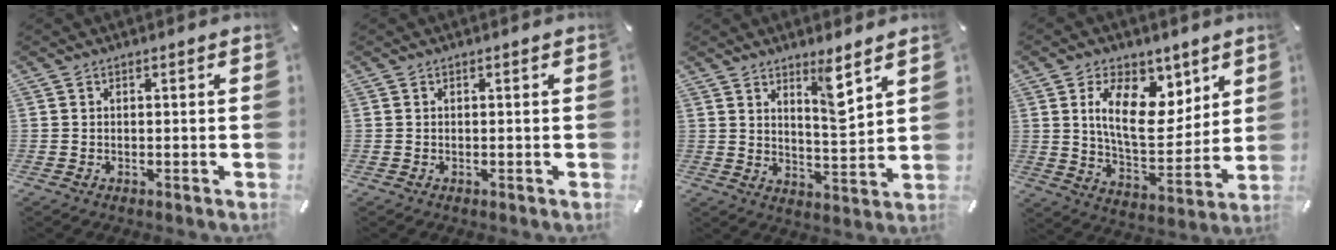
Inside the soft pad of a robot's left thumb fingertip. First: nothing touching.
{"total": 0.0}
{"total": 7.3, "force": [5.5, 1.4, 4.5], "torque": [-0.066, -0.044, 0.090]}
{"total": 15.5, "force": [6.6, 9.5, 10.3], "torque": [-0.162, -0.029, 0.120]}